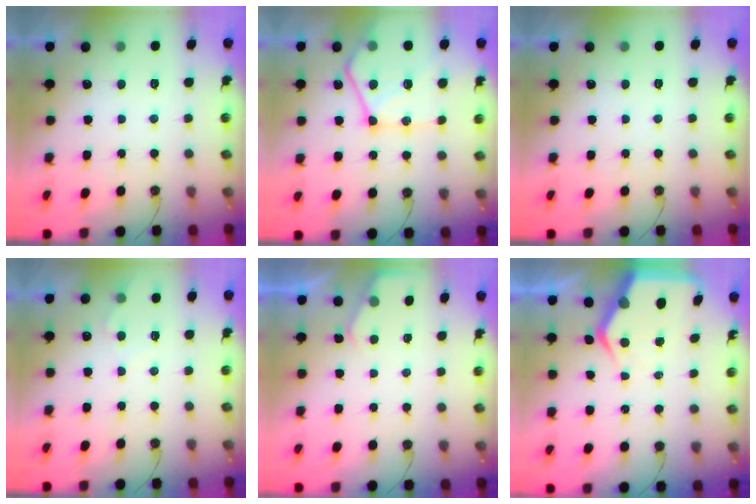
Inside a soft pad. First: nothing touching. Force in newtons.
{"total": 17.9, "press": 17.9, "slide": 1.4}
{"total": 0.0}
{"total": 4.3, "press": 4.3, "slide": 0.5}
{"total": 3.5, "press": 3.4, "slide": 0.5}
{"total": 8.6, "press": 8.5, "slide": 1.3}